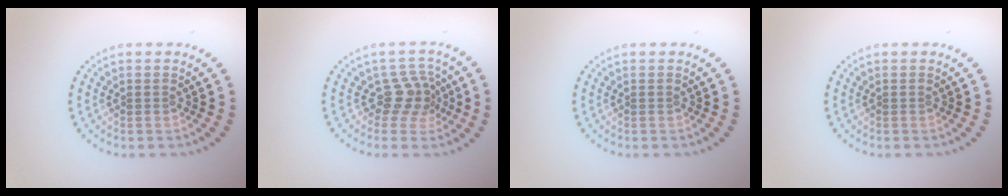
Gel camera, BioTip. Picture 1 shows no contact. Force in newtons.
{"total": 2.9, "press": 2.2, "slide": 1.9}
{"total": 0.0}
{"total": 0.0}